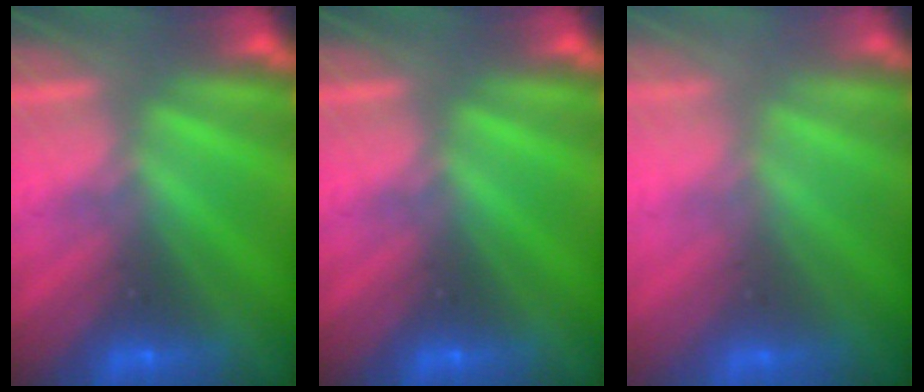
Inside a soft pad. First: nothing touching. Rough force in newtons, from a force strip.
{"total": 0.0}
{"total": 2.9}